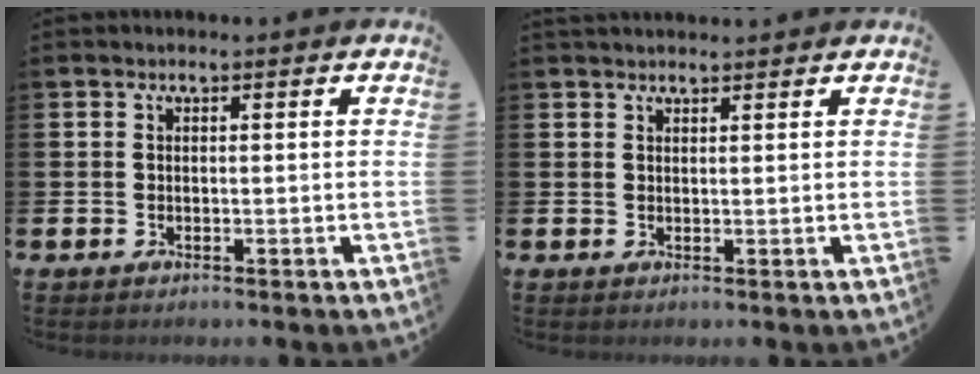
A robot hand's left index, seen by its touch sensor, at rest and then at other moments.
{"total": 1.5, "force": [1.4, 0.2, 0.3], "torque": [0.002, -0.005, 0.024]}